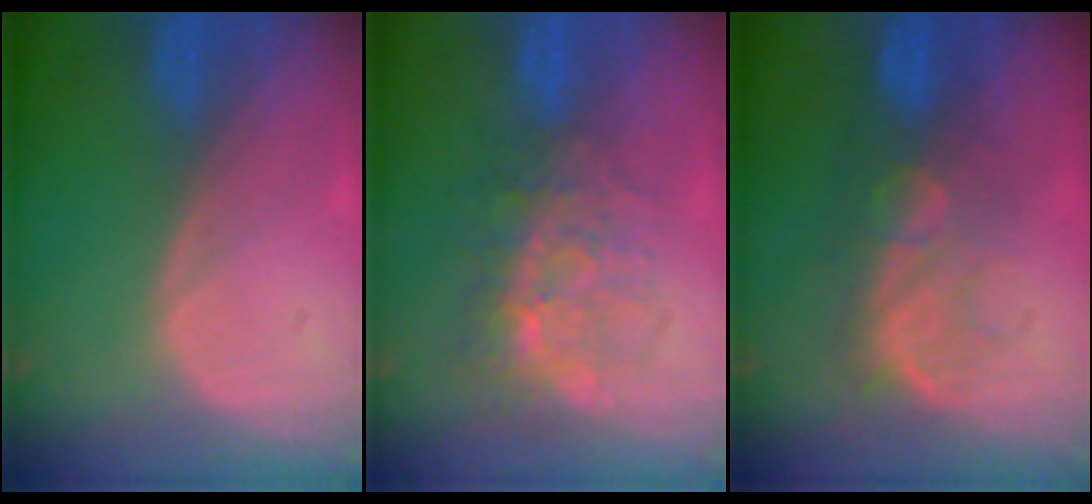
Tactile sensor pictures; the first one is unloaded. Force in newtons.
{"total": 9.0, "press": 7.6, "slide": 4.8}
{"total": 7.8, "press": 7.7, "slide": 1.3}